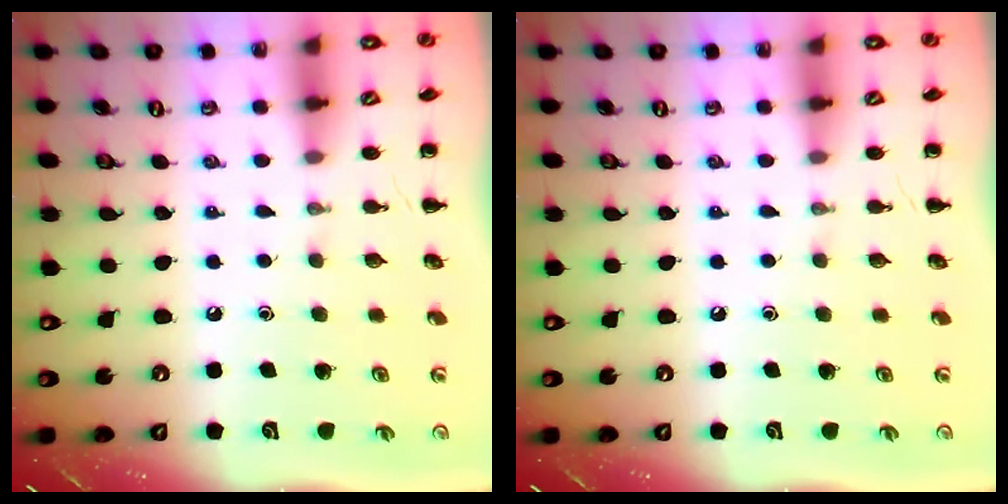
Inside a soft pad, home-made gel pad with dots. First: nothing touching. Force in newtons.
{"total": 0.0}